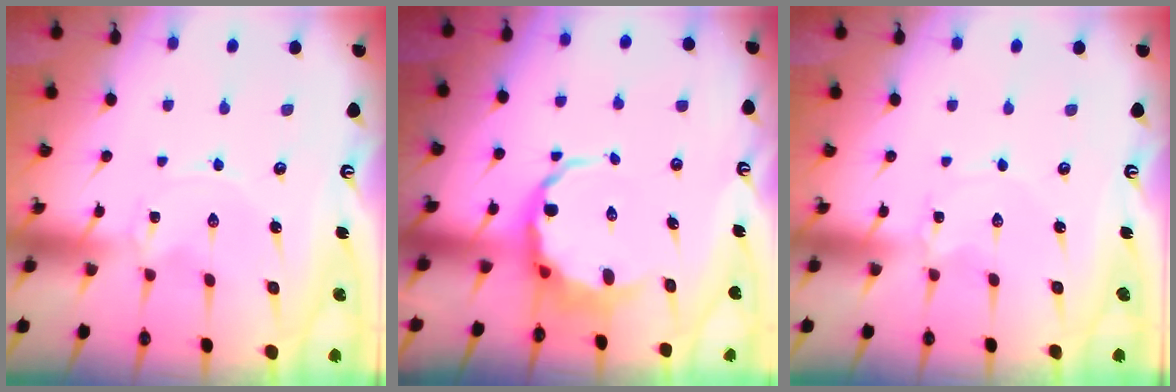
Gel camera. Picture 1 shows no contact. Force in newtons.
{"total": 7.3, "press": 6.8, "slide": 2.6}
{"total": 0.0}